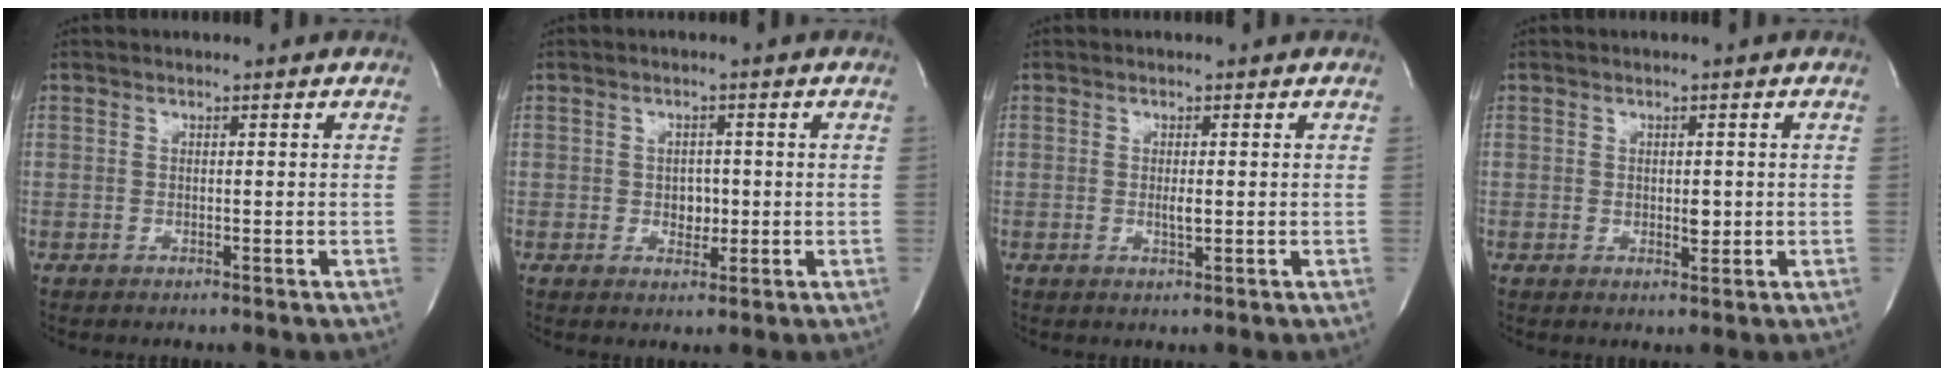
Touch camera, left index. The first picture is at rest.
{"total": 2.3, "force": [-0.1, 1.8, 1.5], "torque": [-0.017, 0.003, 0.001]}
{"total": 1.3, "force": [0.1, 0.2, 1.2], "torque": [-0.025, -0.002, 0.003]}
{"total": 1.7, "force": [0.1, 0.9, 1.4], "torque": [-0.017, -0.002, 0.004]}